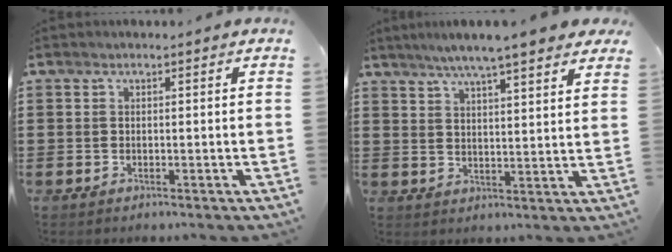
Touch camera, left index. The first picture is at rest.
{"total": 6.0, "force": [5.1, -0.1, 3.2], "torque": [-0.078, -0.017, 0.089]}